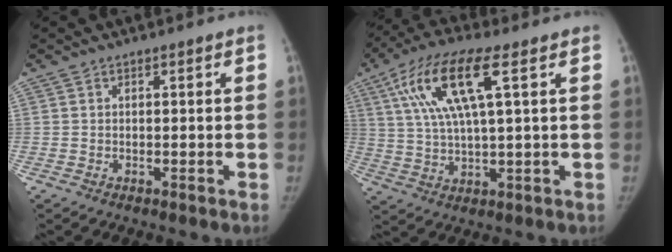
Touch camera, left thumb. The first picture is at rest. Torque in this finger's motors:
{"motor_torque": [0.53, 0.42, 1.36, -1.29, 0.48]}